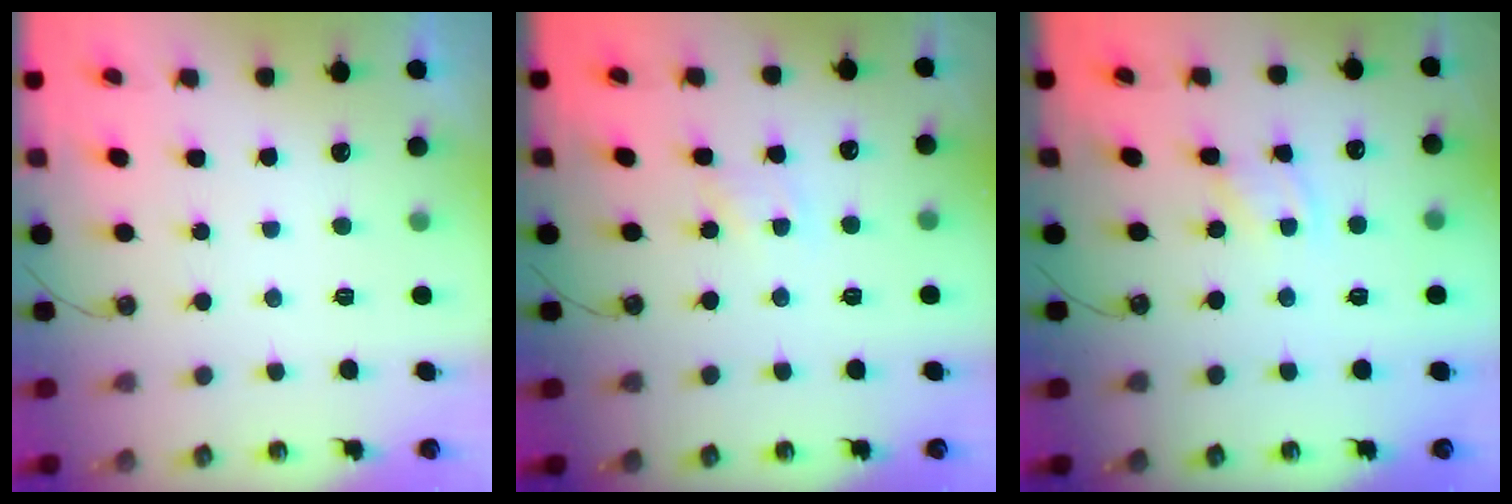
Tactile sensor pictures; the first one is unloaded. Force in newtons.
{"total": 4.9, "press": 4.9, "slide": 0.6}
{"total": 2.3, "press": 2.3, "slide": 0.4}